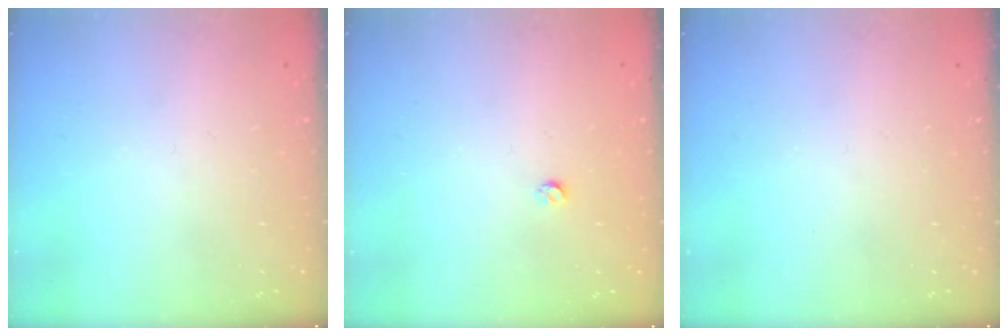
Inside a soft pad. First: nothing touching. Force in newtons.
{"total": 3.0, "press": 3.0, "slide": 0.5}
{"total": 0.0}